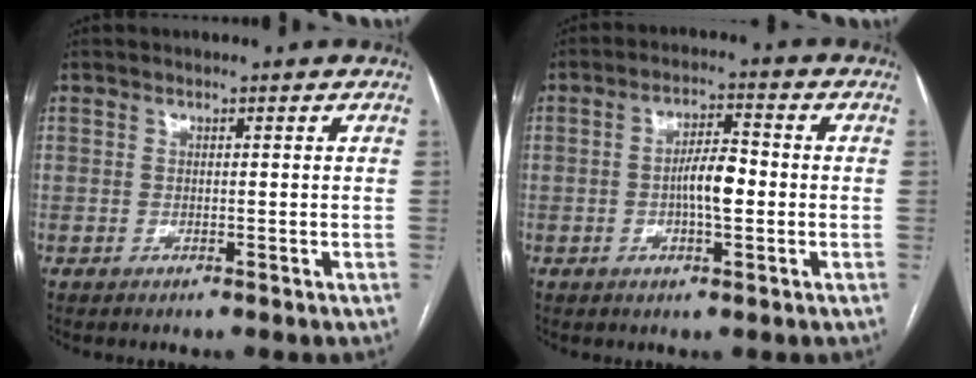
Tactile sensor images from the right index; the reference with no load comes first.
{"total": 5.4, "force": [-0.8, 1.3, 5.2], "torque": [-0.097, 0.008, -0.015]}